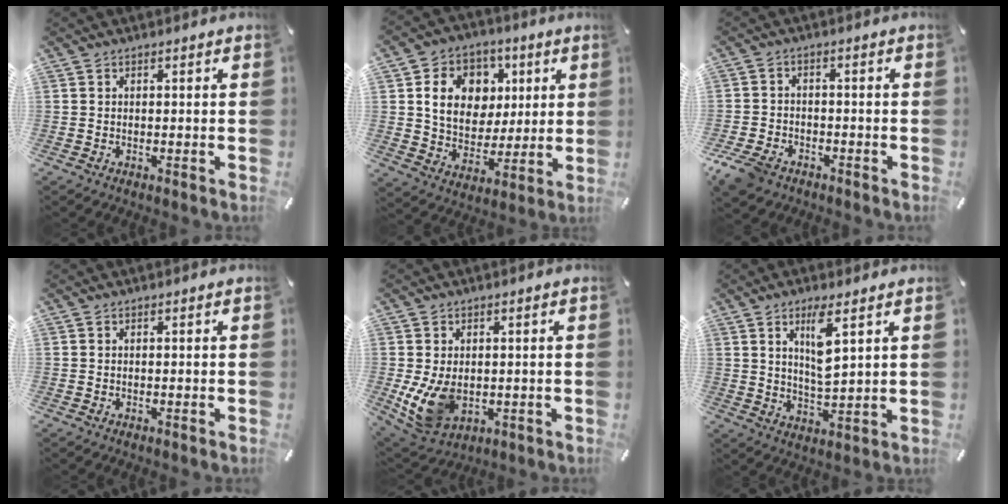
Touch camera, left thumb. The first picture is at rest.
{"total": 13.4, "force": [4.2, 11.4, 5.6], "torque": [-0.091, -0.007, 0.084]}
{"total": 6.2, "force": [-4.2, 3.9, 2.4], "torque": [-0.063, 0.016, -0.082]}
{"total": 0.0}
{"total": 10.0, "force": [-0.7, 7.6, 6.5], "torque": [-0.130, -0.008, -0.010]}
{"total": 7.9, "force": [3.9, 1.8, 6.6], "torque": [-0.116, -0.015, 0.061]}